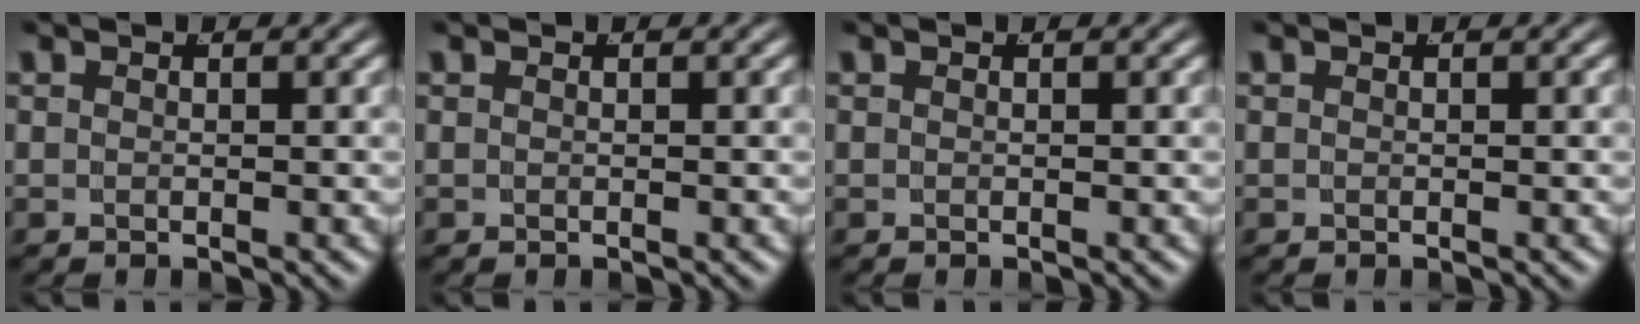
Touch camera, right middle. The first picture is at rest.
{"total": 0.0}
{"total": 0.0}
{"total": 0.0}